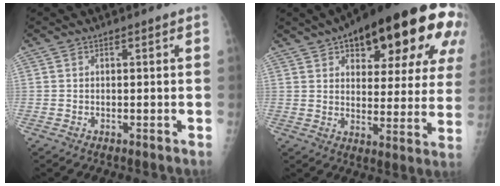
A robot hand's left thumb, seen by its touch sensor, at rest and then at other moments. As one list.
[{"total": 28.0, "force": [13.9, 11.4, 21.5], "torque": [-0.267, -0.001, 0.191]}]